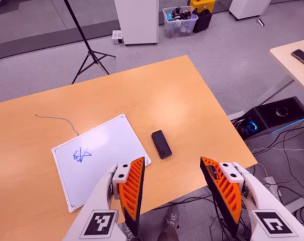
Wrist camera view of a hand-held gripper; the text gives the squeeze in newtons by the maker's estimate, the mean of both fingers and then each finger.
{"total": 0.0}